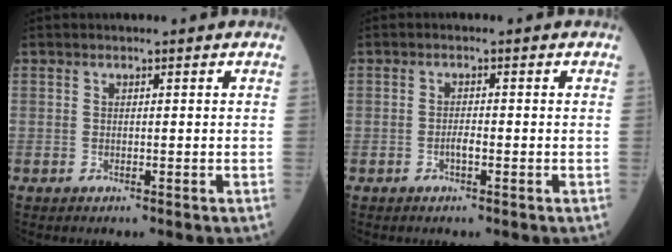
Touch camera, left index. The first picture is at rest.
{"total": 1.5, "force": [-1.1, 0.3, 1.0], "torque": [-0.020, -0.003, -0.020]}